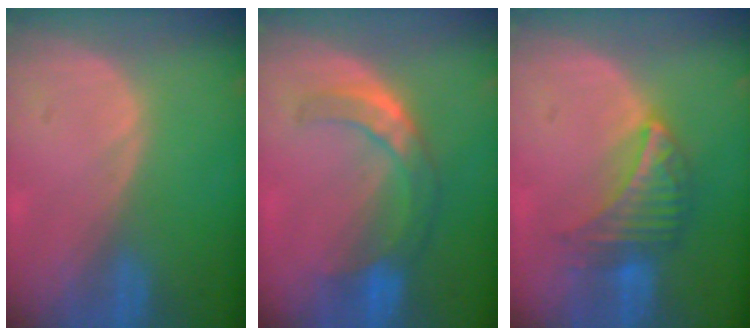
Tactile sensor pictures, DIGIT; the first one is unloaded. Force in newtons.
{"total": 7.6, "press": 6.5, "slide": 4.0}
{"total": 6.4, "press": 6.3, "slide": 1.1}